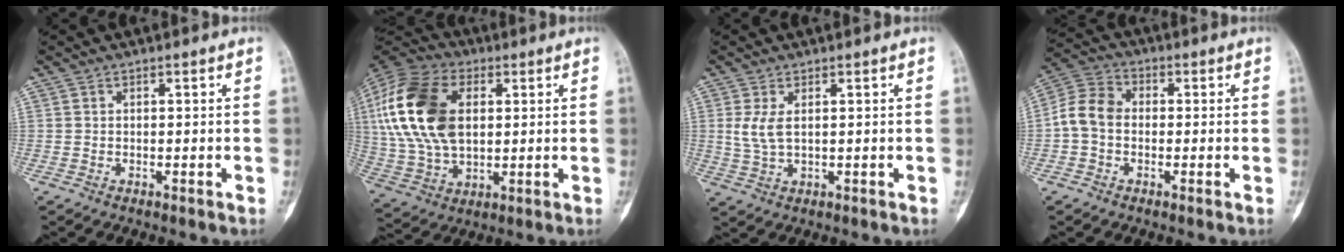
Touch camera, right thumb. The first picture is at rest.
{"total": 22.2, "force": [4.2, 13.7, 16.9], "torque": [-0.352, 0.002, 0.073]}
{"total": 4.0, "force": [0.9, 1.8, 3.4], "torque": [-0.082, -0.004, 0.027]}
{"total": 7.6, "force": [-0.7, 5.8, 4.8], "torque": [-0.086, 0.026, -0.027]}